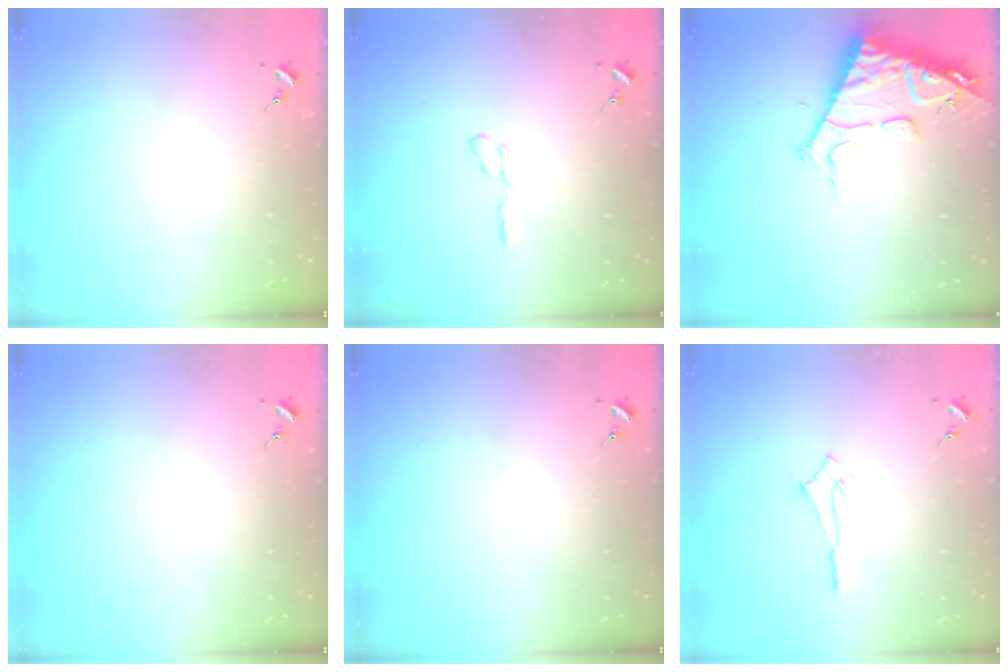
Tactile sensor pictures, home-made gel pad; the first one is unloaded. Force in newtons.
{"total": 4.5, "press": 4.5, "slide": 0.5}
{"total": 13.9, "press": 13.8, "slide": 1.7}
{"total": 0.0}
{"total": 0.0}
{"total": 2.9, "press": 2.9, "slide": 0.2}